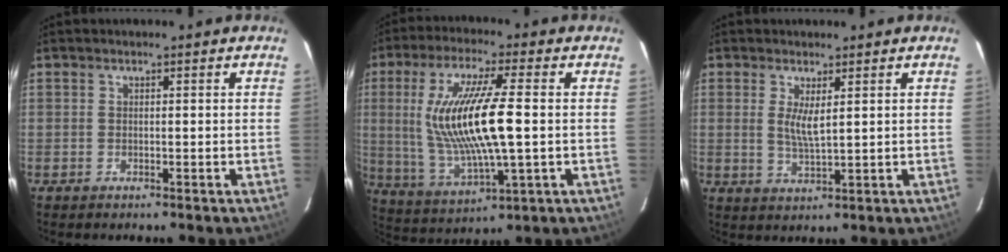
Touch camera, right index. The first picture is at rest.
{"total": 17.1, "force": [0.8, 3.3, 16.8], "torque": [-0.324, -0.012, 0.028]}
{"total": 4.0, "force": [1.2, 0.8, 3.7], "torque": [-0.071, -0.010, 0.022]}